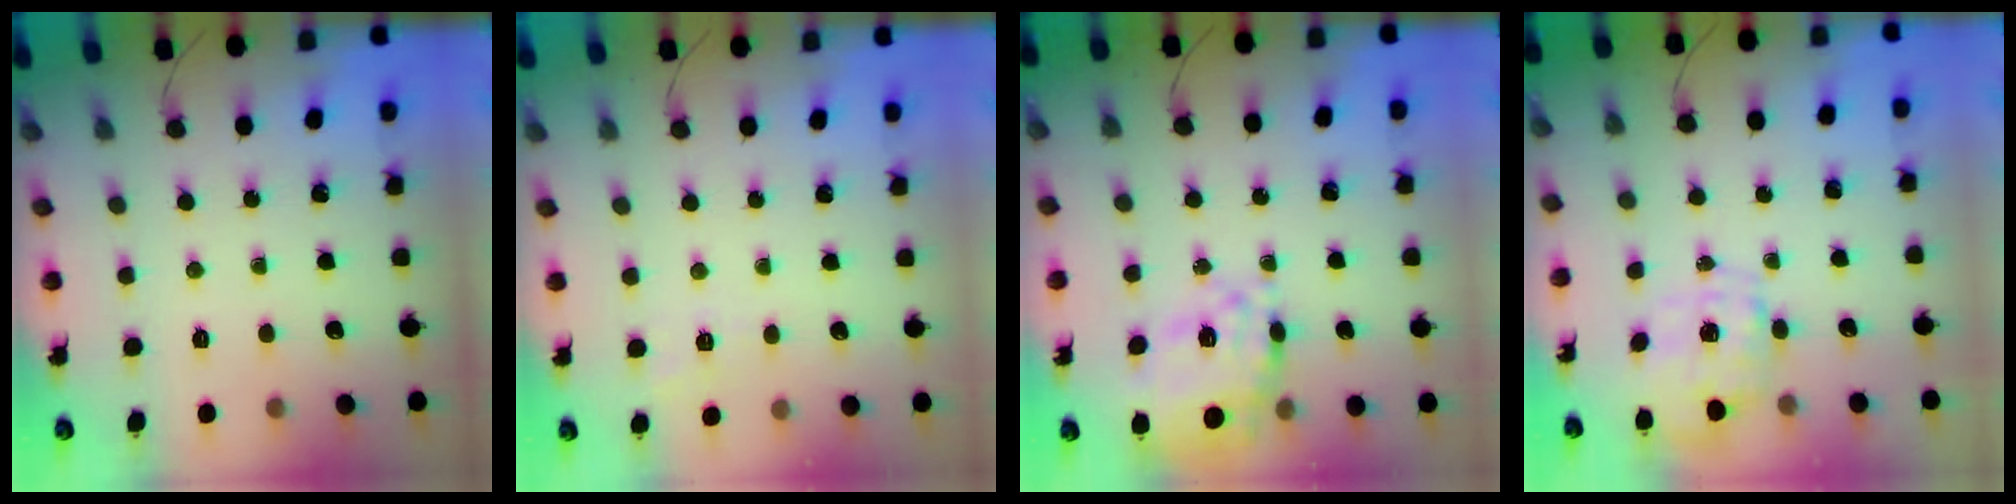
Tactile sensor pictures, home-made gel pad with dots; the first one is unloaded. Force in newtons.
{"total": 2.0, "press": 1.3, "slide": 1.5}
{"total": 14.5, "press": 13.8, "slide": 4.4}
{"total": 2.8, "press": 2.7, "slide": 0.9}